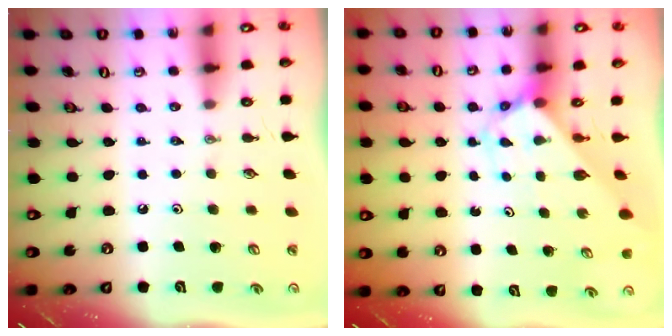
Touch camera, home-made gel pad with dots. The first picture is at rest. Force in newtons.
{"total": 2.6, "press": 2.6, "slide": 0.2}